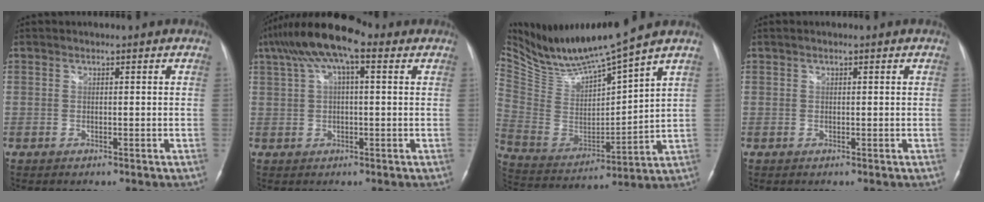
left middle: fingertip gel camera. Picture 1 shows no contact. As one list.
[{"total": 10.7, "force": [5.6, 3.1, 8.6], "torque": [-0.166, 0.045, 0.092]}, {"total": 14.3, "force": [13.1, -0.8, 5.7], "torque": [-0.120, -0.021, 0.254]}, {"total": 0.0}]